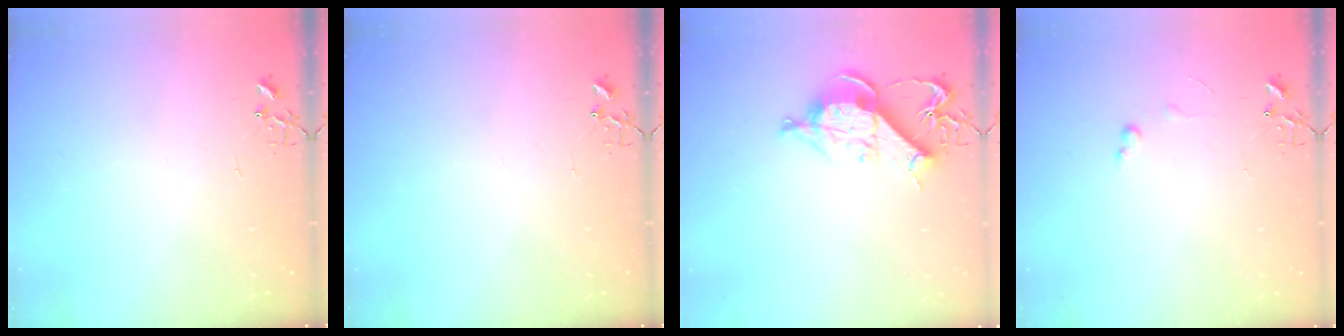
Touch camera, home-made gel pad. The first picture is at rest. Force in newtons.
{"total": 0.0}
{"total": 11.0, "press": 11.0, "slide": 1.3}
{"total": 4.2, "press": 4.2, "slide": 0.6}